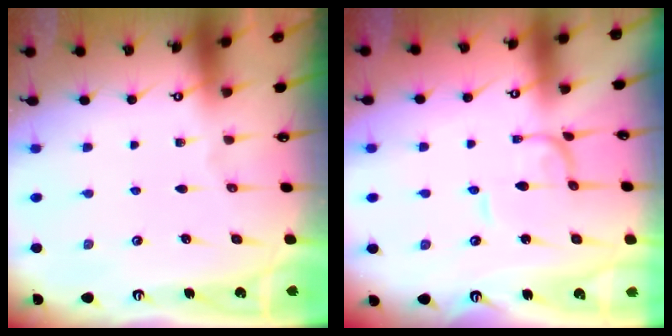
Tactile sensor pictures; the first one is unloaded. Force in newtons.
{"total": 1.4, "press": 1.4, "slide": 0.0}